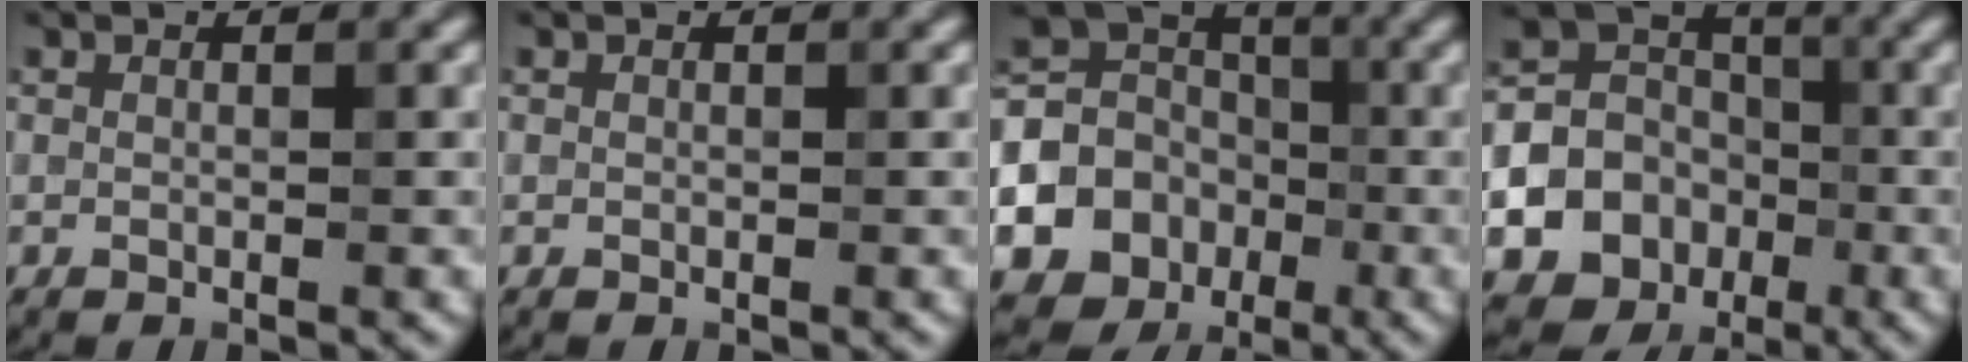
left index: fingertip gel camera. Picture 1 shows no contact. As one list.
[{"total": 0.0}, {"total": 14.1, "force": [-3.8, 12.9, 4.5], "torque": [-0.114, -0.015, -0.082]}, {"total": 14.9, "force": [-4.9, 13.5, 4.0], "torque": [-0.104, -0.029, -0.098]}]